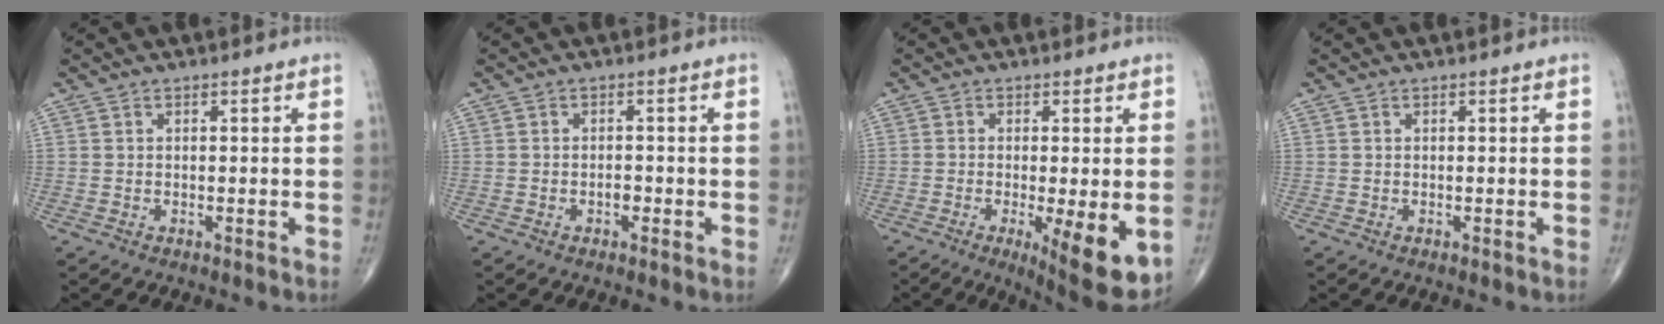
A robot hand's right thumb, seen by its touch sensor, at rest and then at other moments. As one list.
[{"total": 1.5, "force": [-0.6, 0.9, 1.0], "torque": [-0.012, 0.003, -0.011]}, {"total": 11.4, "force": [-3.1, 3.1, 10.5], "torque": [-0.150, -0.024, -0.040]}, {"total": 0.0}]